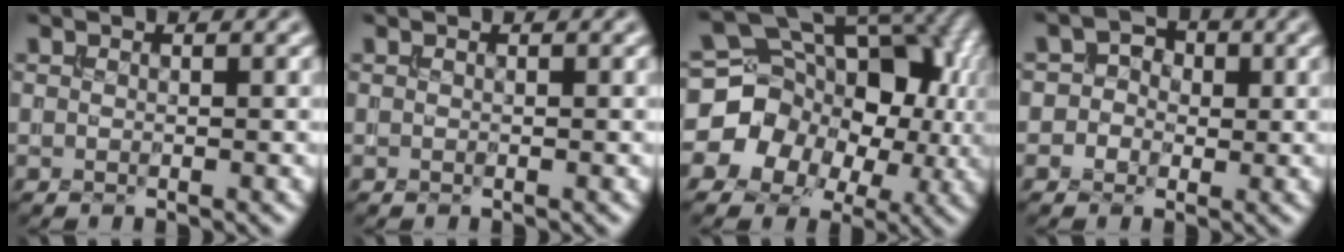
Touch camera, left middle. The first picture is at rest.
{"total": 0.0}
{"total": 14.6, "force": [-0.7, 12.0, 8.2], "torque": [-0.118, 0.010, -0.029]}
{"total": 3.2, "force": [0.0, 3.0, 1.1], "torque": [0.014, 0.013, -0.024]}